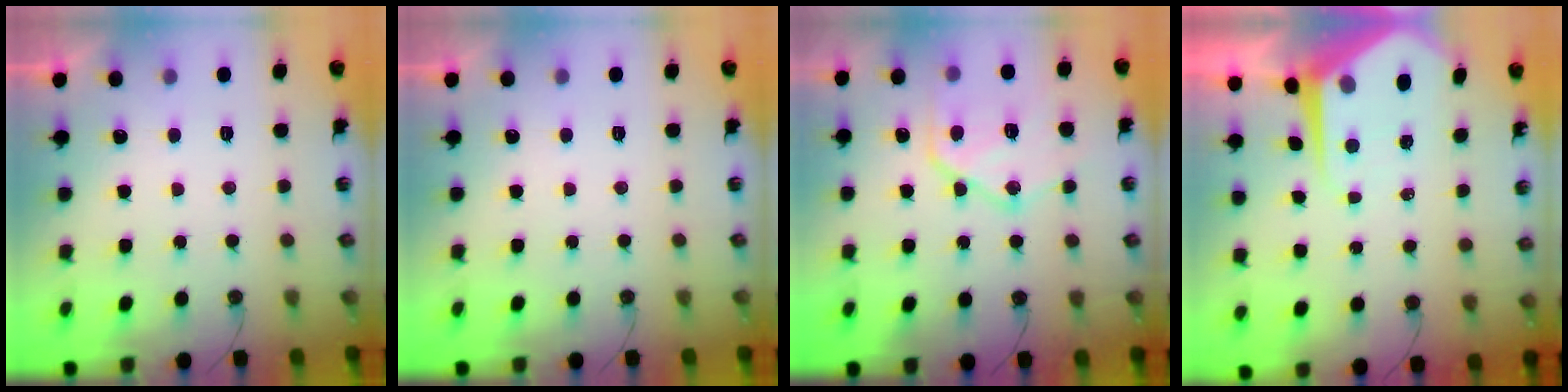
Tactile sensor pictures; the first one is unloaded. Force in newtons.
{"total": 0.0}
{"total": 17.6, "press": 17.5, "slide": 1.5}
{"total": 7.9, "press": 7.9, "slide": 0.6}